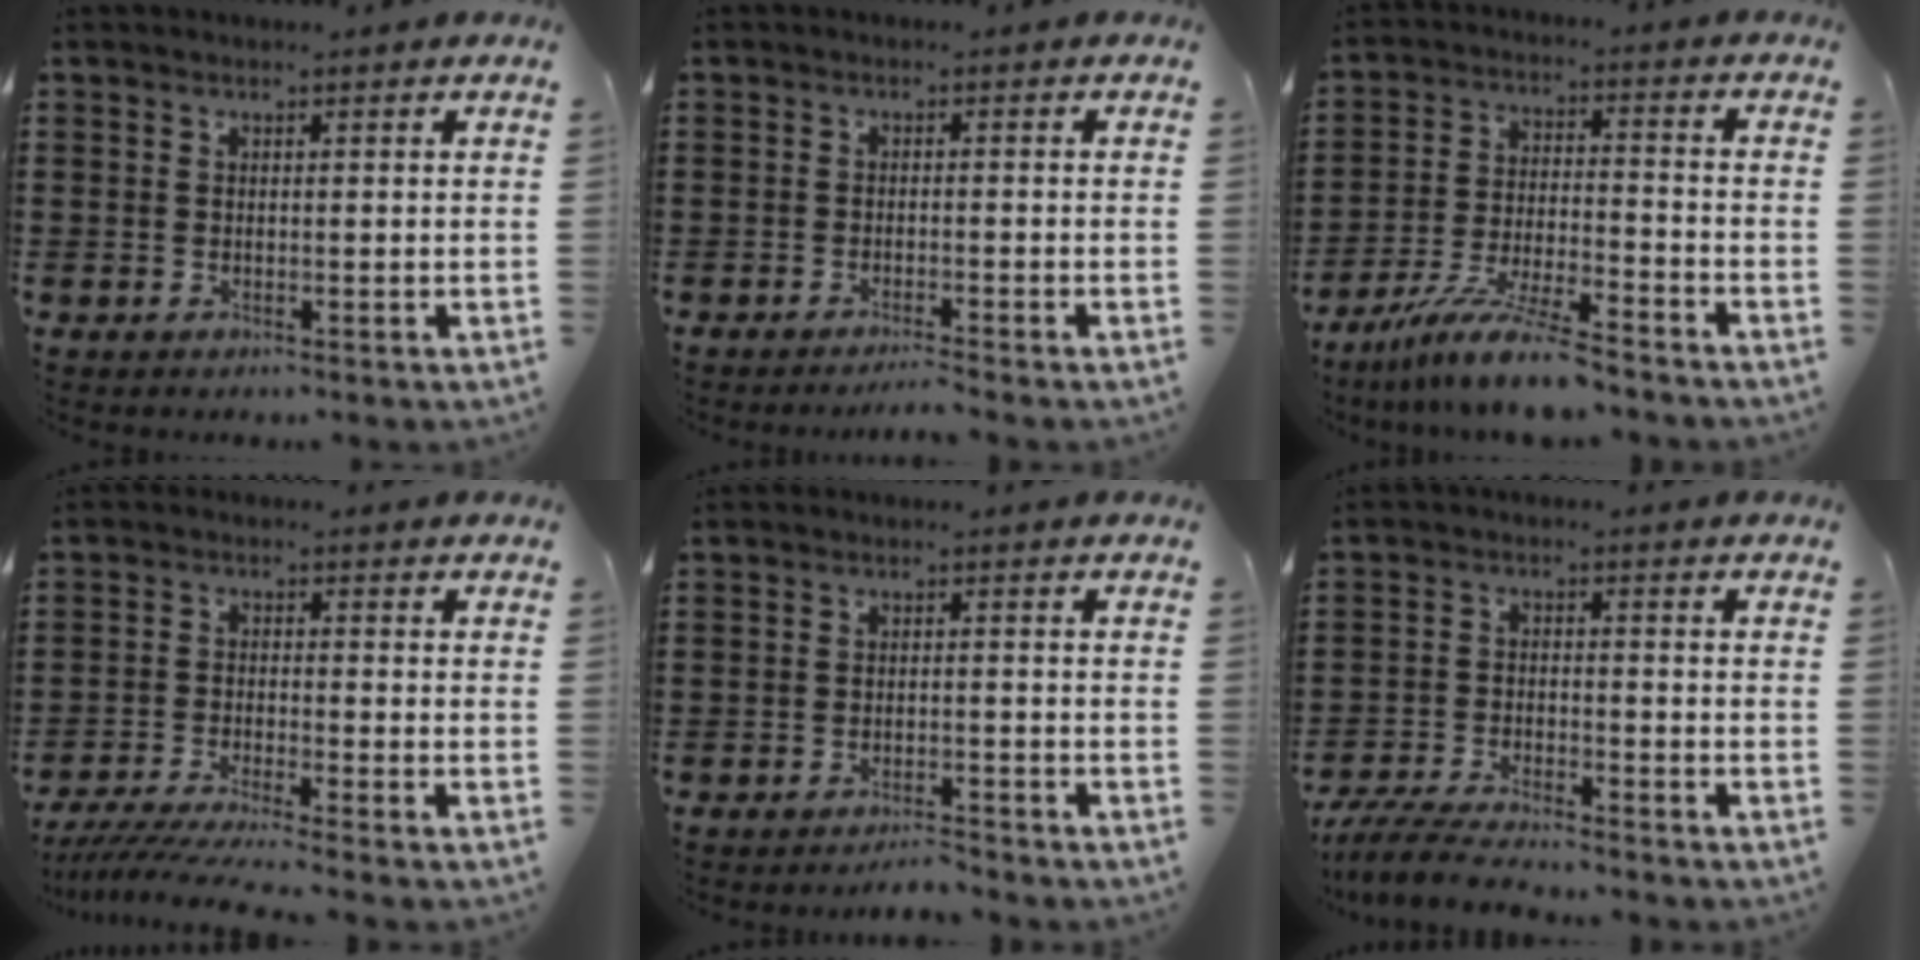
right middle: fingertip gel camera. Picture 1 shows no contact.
{"total": 1.8, "force": [-1.6, -0.3, 0.6], "torque": [-0.010, 0.001, -0.032]}
{"total": 10.2, "force": [-8.7, 0.2, 5.2], "torque": [-0.102, 0.004, -0.169]}
{"total": 4.3, "force": [-4.0, -0.5, 1.5], "torque": [-0.042, -0.018, -0.081]}
{"total": 2.5, "force": [-2.5, 0.0, 0.4], "torque": [-0.011, 0.002, -0.050]}
{"total": 5.4, "force": [-5.1, 0.2, 1.8], "torque": [-0.050, -0.012, -0.101]}